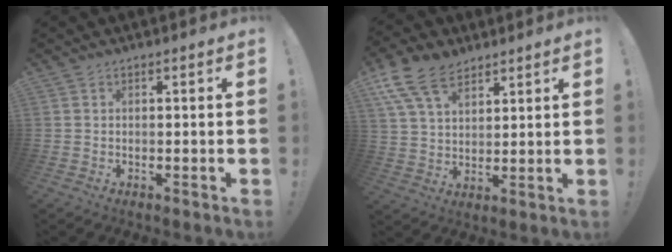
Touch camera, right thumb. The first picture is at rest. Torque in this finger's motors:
{"motor_torque": [0.30, 0.43, 0.82, 0.33, 0.22]}